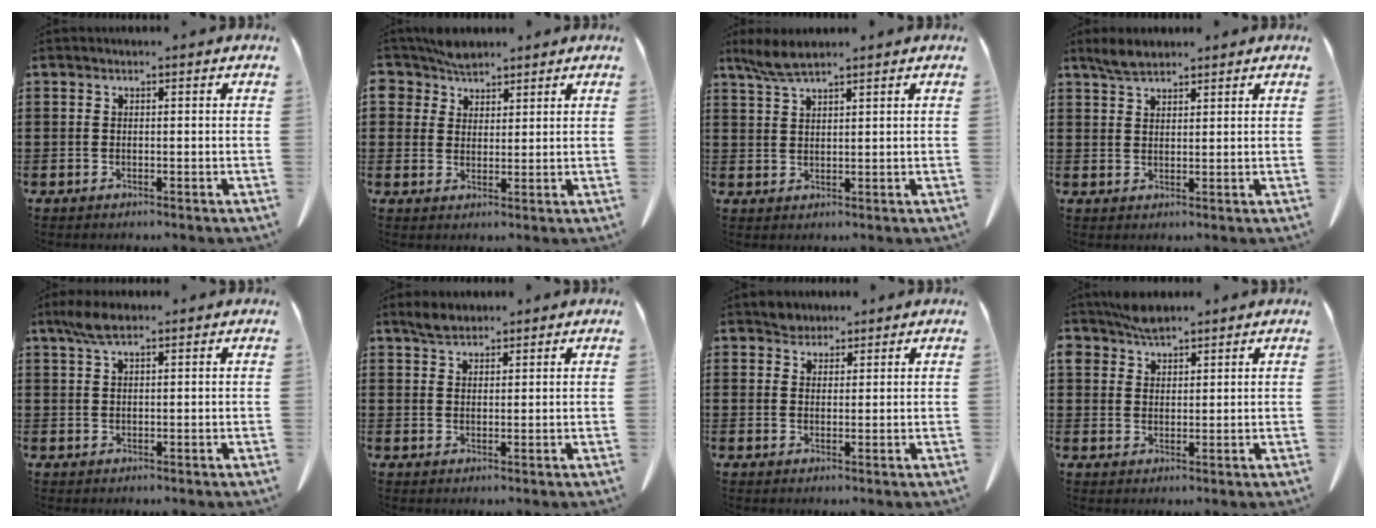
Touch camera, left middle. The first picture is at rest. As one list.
[{"total": 4.2, "force": [3.4, 2.4, 0.3], "torque": [-0.024, 0.005, 0.067]}, {"total": 3.6, "force": [2.9, 0.5, 2.1], "torque": [-0.050, -0.001, 0.055]}, {"total": 3.1, "force": [2.6, 1.1, 1.4], "torque": [-0.034, 0.004, 0.051]}, {"total": 3.8, "force": [2.3, 1.1, 2.9], "torque": [-0.063, 0.003, 0.042]}, {"total": 2.7, "force": [2.3, 0.9, 0.9], "torque": [-0.024, 0.004, 0.045]}, {"total": 2.4, "force": [2.3, 0.9, 0.0], "torque": [0.002, 0.000, 0.044]}, {"total": 3.6, "force": [3.2, 1.4, 0.8], "torque": [-0.025, 0.000, 0.063]}]